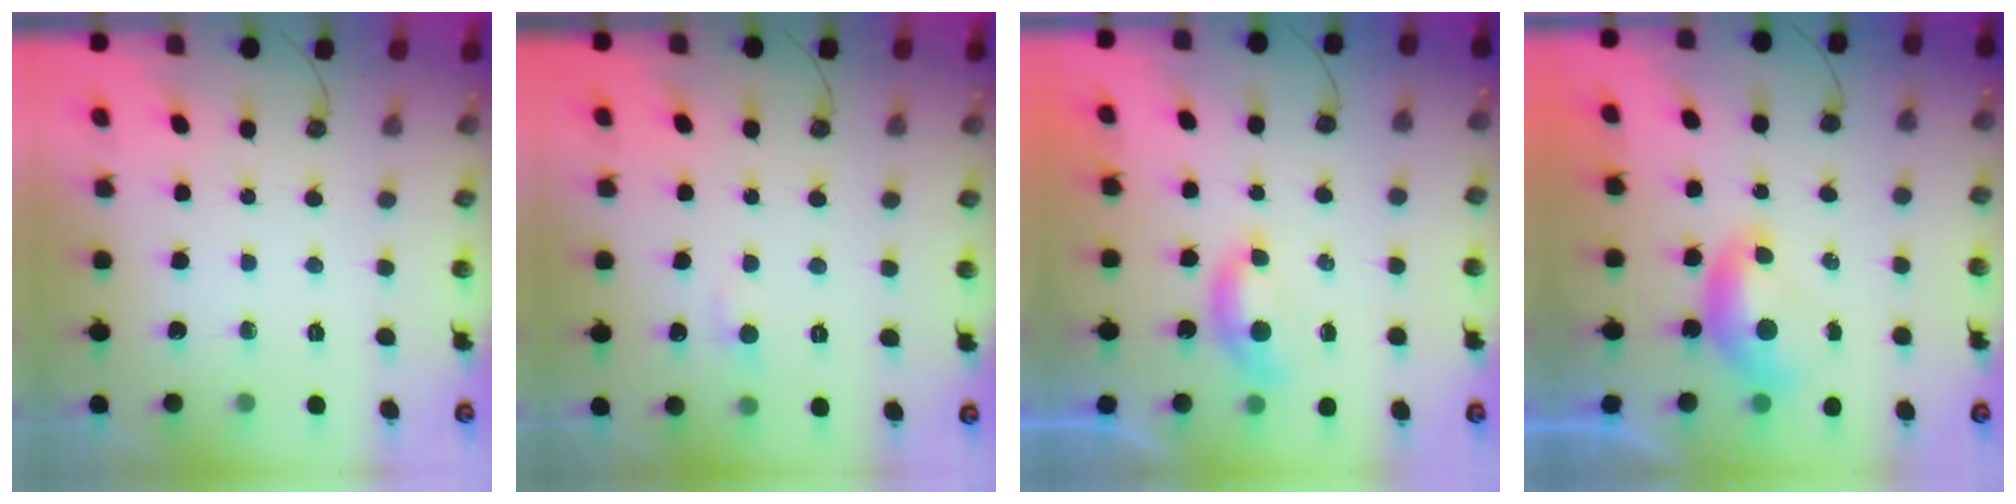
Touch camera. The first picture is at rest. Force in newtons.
{"total": 0.8, "press": 0.0, "slide": 0.8}
{"total": 1.6, "press": 1.4, "slide": 0.6}
{"total": 0.0}